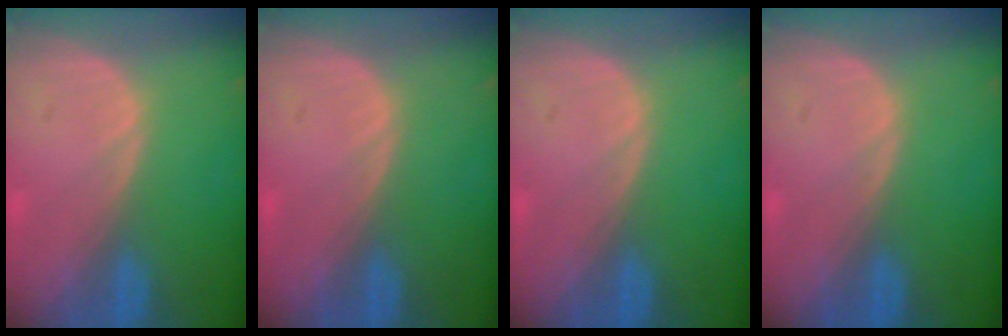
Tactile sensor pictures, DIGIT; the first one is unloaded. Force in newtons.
{"total": 0.5, "press": 0.0, "slide": 0.5}
{"total": 0.0}
{"total": 0.0}